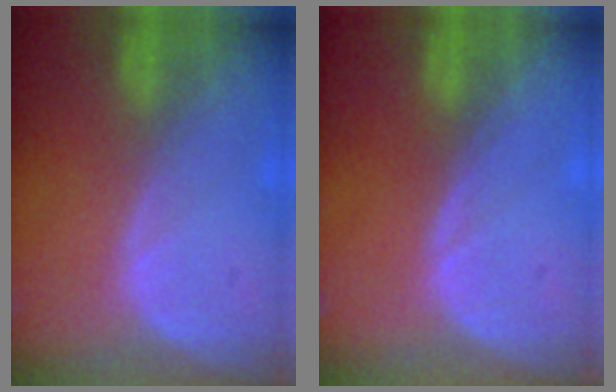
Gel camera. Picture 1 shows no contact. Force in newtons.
{"total": 0.0}